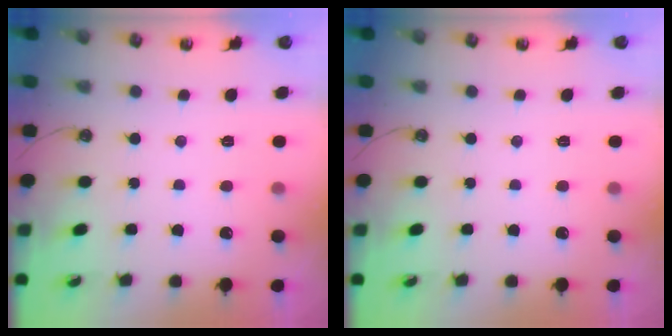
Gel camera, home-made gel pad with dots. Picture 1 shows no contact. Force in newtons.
{"total": 0.0}